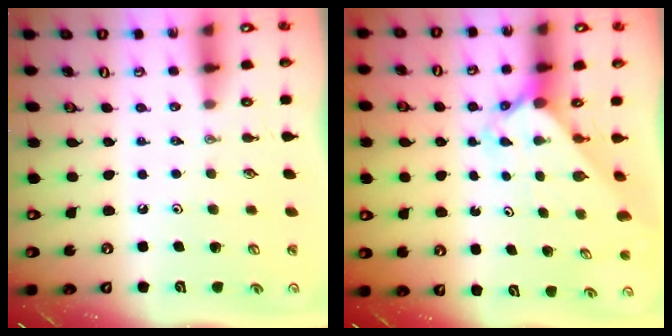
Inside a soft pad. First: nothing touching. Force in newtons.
{"total": 2.4, "press": 2.4, "slide": 0.2}